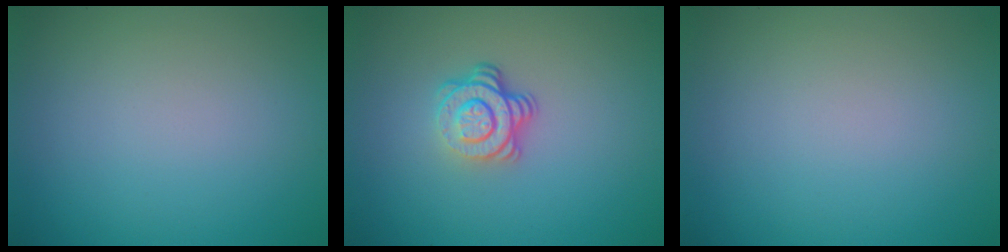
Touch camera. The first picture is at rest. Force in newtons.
{"total": 3.9, "press": 2.7, "slide": 2.9}
{"total": 0.0}